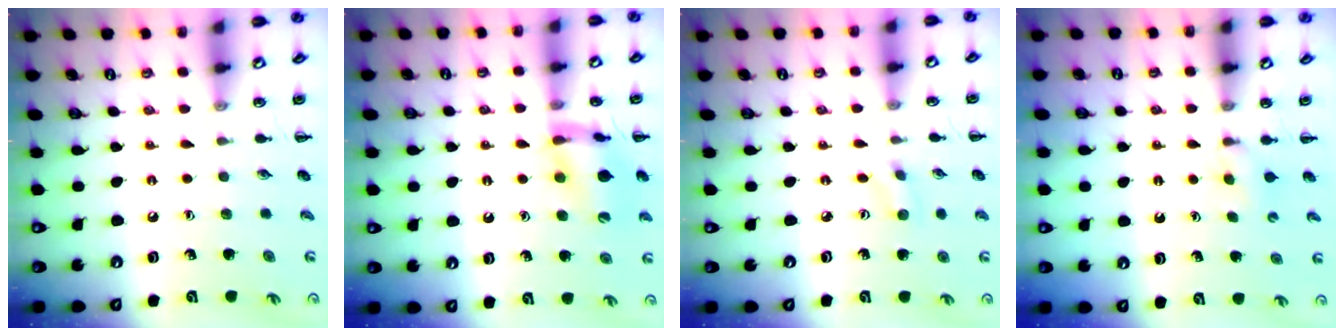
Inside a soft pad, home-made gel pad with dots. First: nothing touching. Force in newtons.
{"total": 16.0, "press": 15.8, "slide": 2.3}
{"total": 2.5, "press": 2.4, "slide": 0.9}
{"total": 2.4, "press": 2.1, "slide": 1.0}